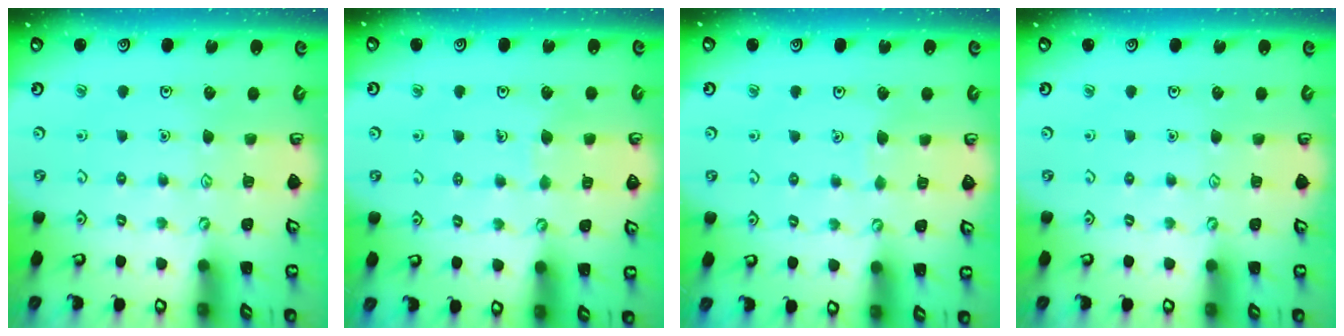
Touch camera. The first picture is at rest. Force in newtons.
{"total": 4.1, "press": 4.1, "slide": 0.3}
{"total": 2.5, "press": 2.5, "slide": 0.2}
{"total": 0.0}